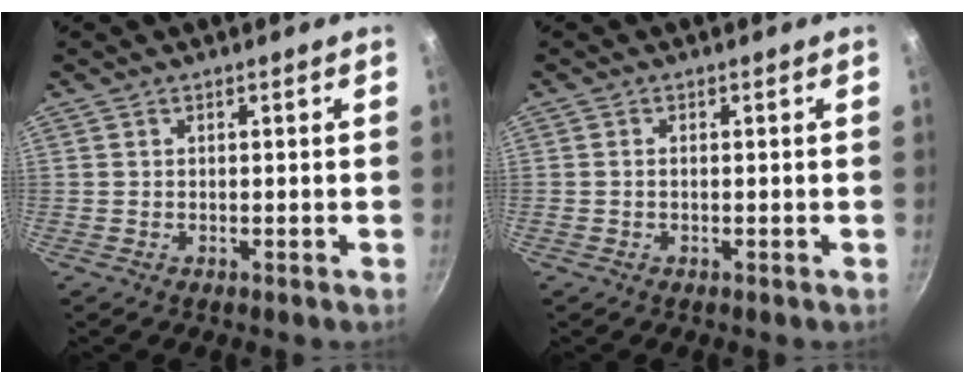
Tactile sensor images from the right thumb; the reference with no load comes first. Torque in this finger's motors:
{"motor_torque": [-0.03, -0.06, 0.20, 0.20, 0.02]}